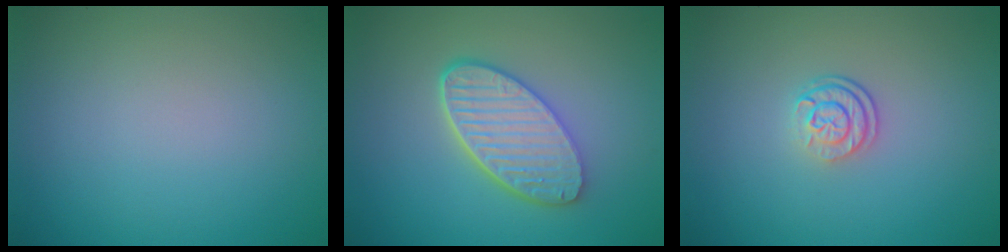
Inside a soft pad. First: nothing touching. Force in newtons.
{"total": 5.6, "press": 4.4, "slide": 3.5}
{"total": 2.6, "press": 1.9, "slide": 1.8}